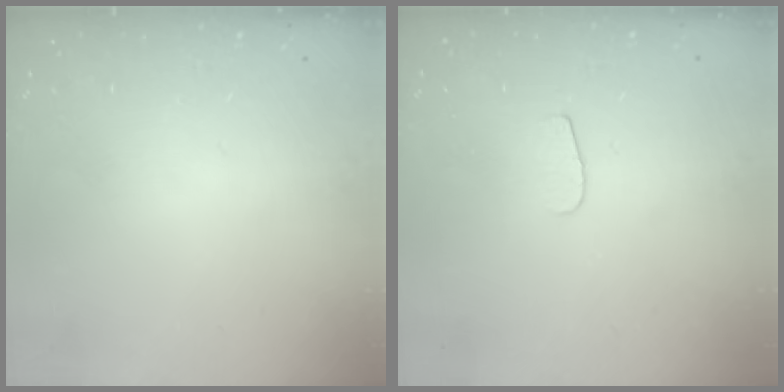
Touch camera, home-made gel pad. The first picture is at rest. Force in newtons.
{"total": 4.8, "press": 4.8, "slide": 0.6}